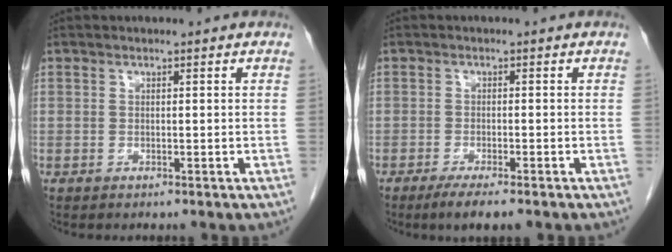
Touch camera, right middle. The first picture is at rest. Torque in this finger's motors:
{"motor_torque": [0.11, 0.00, 0.03, 0.02]}